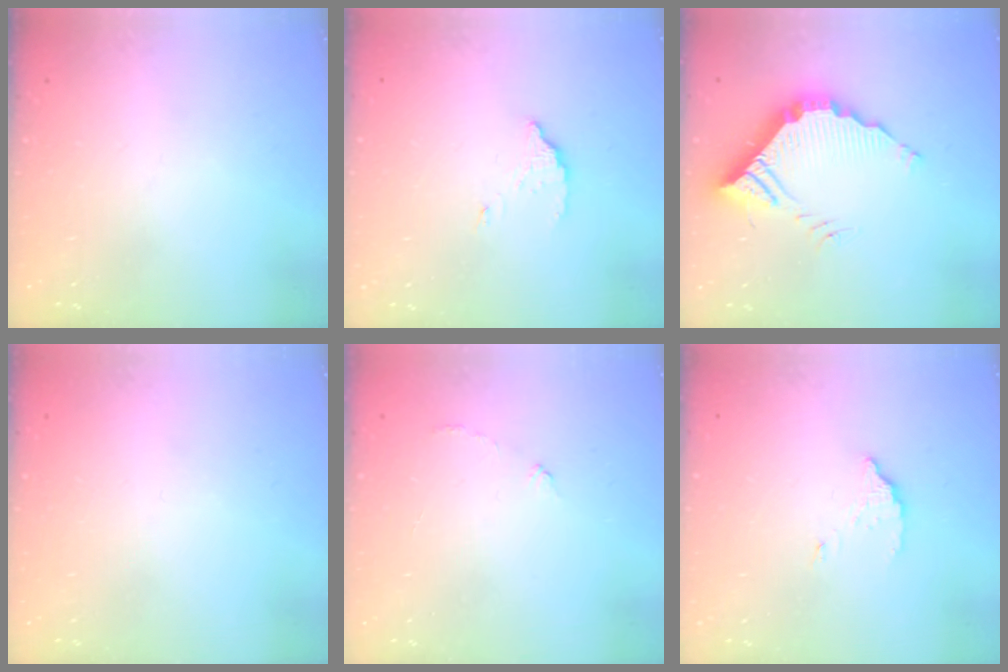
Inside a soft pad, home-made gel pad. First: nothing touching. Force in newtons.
{"total": 2.8, "press": 2.8, "slide": 0.2}
{"total": 13.4, "press": 13.4, "slide": 0.3}
{"total": 2.3, "press": 2.3, "slide": 0.1}
{"total": 3.4, "press": 3.4, "slide": 0.3}
{"total": 2.8, "press": 2.8, "slide": 0.2}